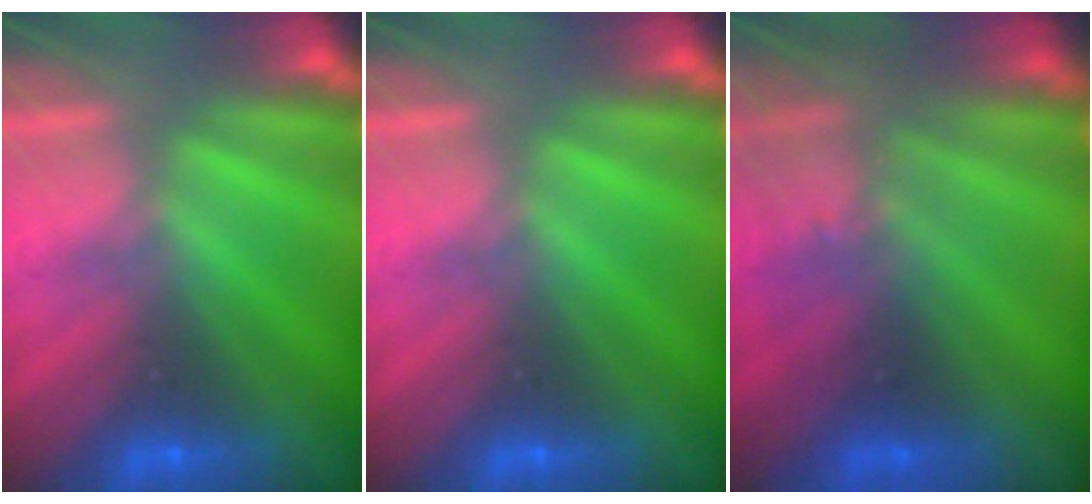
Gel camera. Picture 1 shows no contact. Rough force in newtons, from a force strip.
{"total": 0.0}
{"total": 2.9}